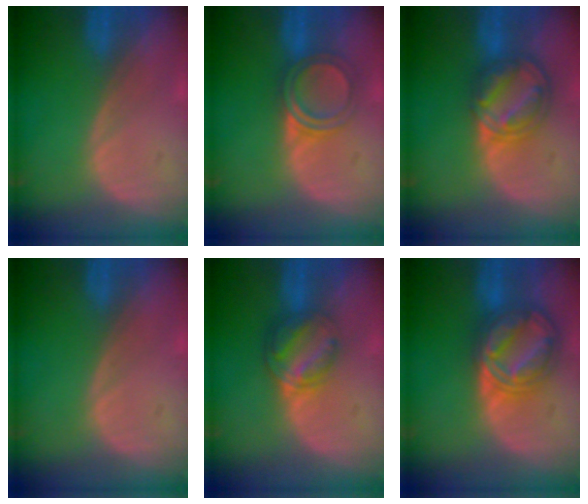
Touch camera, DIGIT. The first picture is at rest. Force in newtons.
{"total": 4.9, "press": 4.7, "slide": 1.4}
{"total": 8.2, "press": 7.0, "slide": 4.2}
{"total": 0.0}
{"total": 6.2, "press": 5.3, "slide": 3.2}
{"total": 8.9, "press": 8.8, "slide": 0.8}